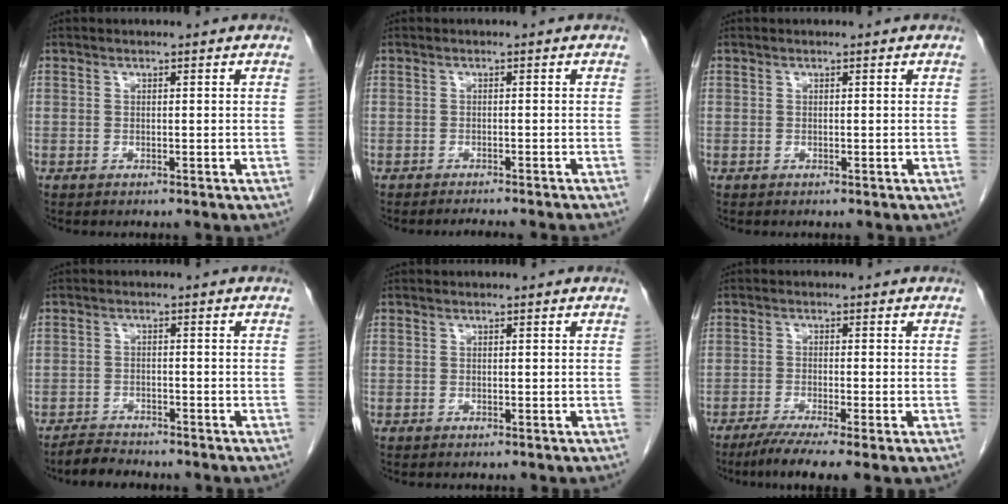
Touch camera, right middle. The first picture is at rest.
{"total": 4.0, "force": [-3.7, -0.5, 1.6], "torque": [-0.015, -0.003, -0.048]}
{"total": 0.0}
{"total": 2.6, "force": [-2.5, 0.3, 0.2], "torque": [-0.013, -0.010, -0.046]}
{"total": 0.0}
{"total": 6.6, "force": [-4.4, -0.1, 4.9], "torque": [-0.079, -0.020, -0.074]}